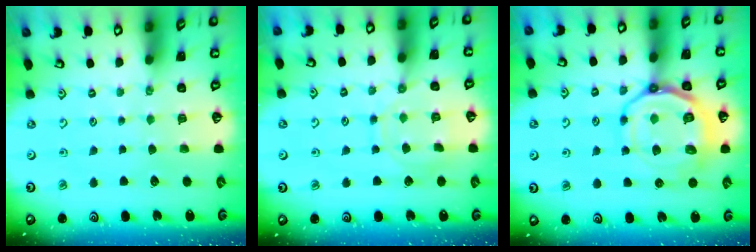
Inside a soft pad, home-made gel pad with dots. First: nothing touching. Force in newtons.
{"total": 10.2, "press": 10.2, "slide": 0.9}
{"total": 16.0, "press": 15.9, "slide": 2.0}